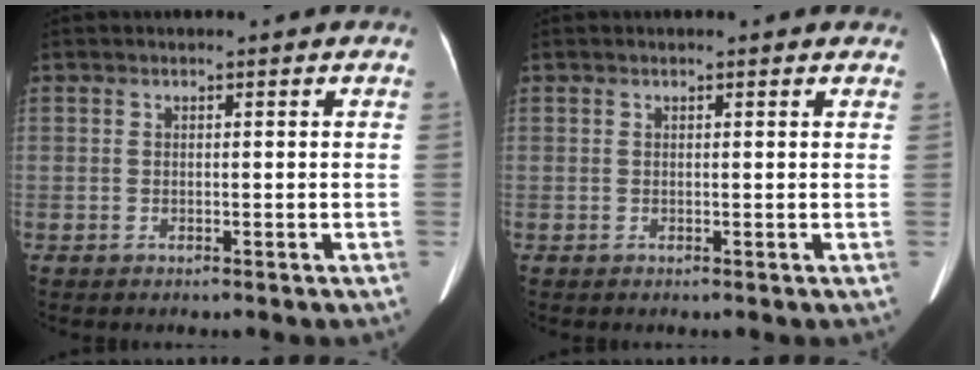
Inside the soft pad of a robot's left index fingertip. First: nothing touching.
{"total": 1.2, "force": [1.1, 0.4, 0.3], "torque": [-0.010, 0.007, 0.007]}